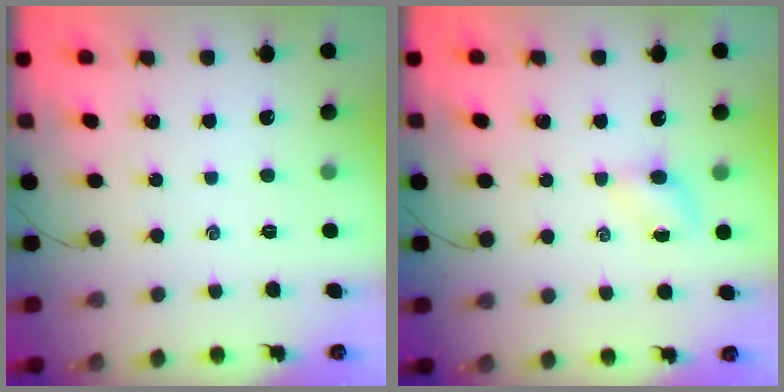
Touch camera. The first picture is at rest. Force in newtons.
{"total": 3.5, "press": 3.3, "slide": 1.2}